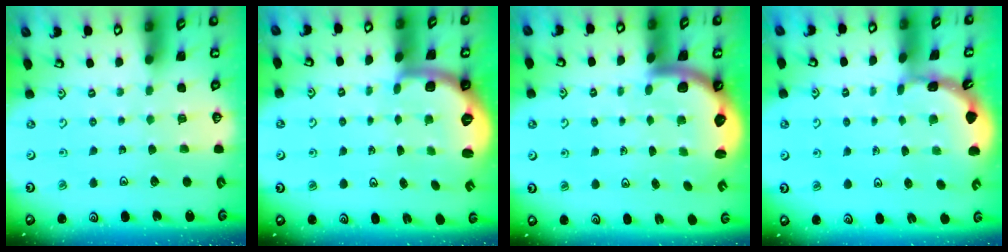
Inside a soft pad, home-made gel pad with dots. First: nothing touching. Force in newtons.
{"total": 1.9, "press": 1.8, "slide": 0.4}
{"total": 3.0, "press": 2.9, "slide": 0.4}
{"total": 1.8, "press": 1.8, "slide": 0.1}